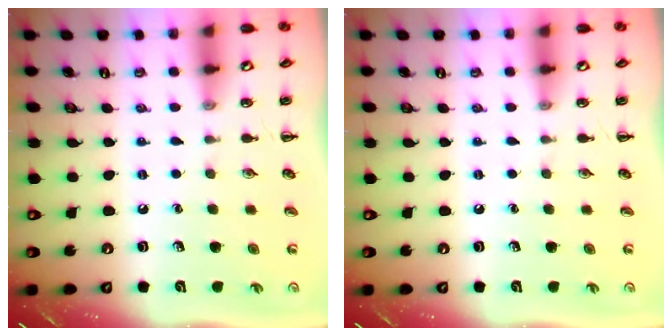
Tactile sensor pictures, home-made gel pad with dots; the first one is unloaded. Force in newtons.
{"total": 0.0}